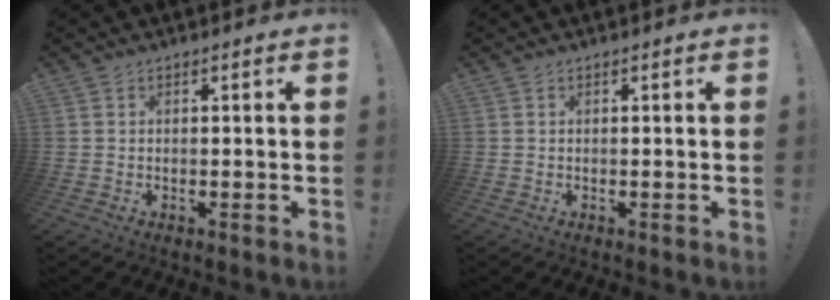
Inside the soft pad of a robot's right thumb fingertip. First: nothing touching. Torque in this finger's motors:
{"motor_torque": [0.00, 0.00, 0.00, 0.00, 0.00]}